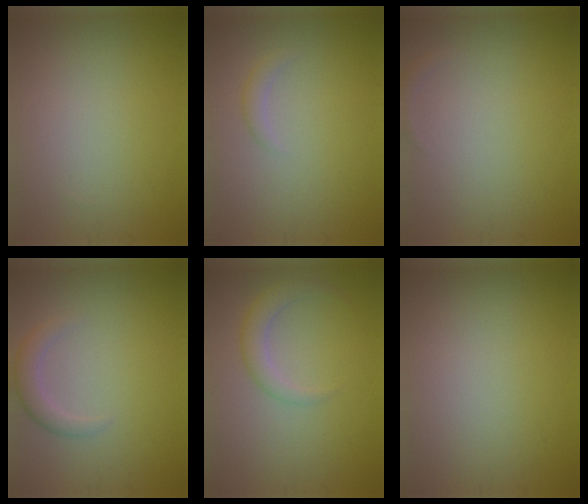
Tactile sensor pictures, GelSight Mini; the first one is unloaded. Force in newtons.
{"total": 1.0, "press": 1.0, "slide": 0.0}
{"total": 0.6, "press": 0.6, "slide": 0.1}
{"total": 1.9, "press": 1.9, "slide": 0.1}
{"total": 2.3, "press": 2.2, "slide": 0.1}
{"total": 0.0}